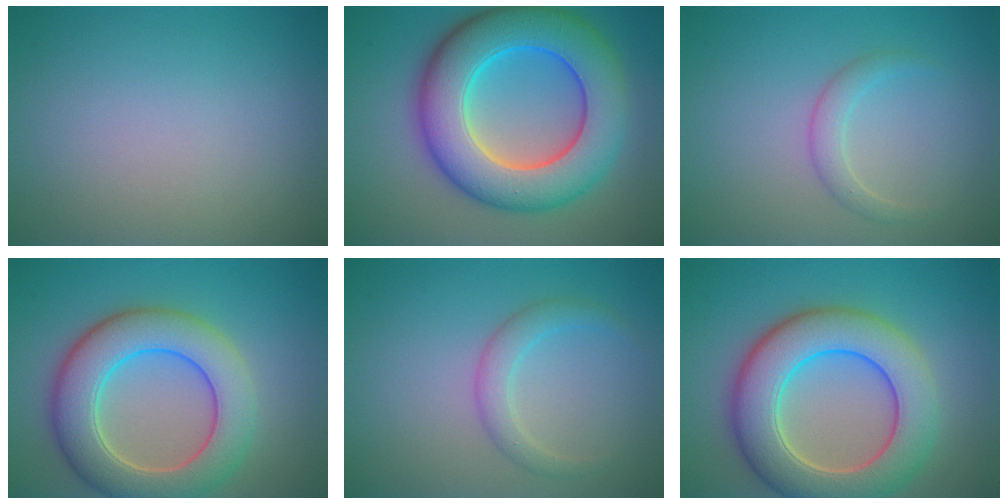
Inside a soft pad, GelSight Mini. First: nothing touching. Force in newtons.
{"total": 11.6, "press": 11.6, "slide": 0.2}
{"total": 1.7, "press": 1.7, "slide": 0.1}
{"total": 8.3, "press": 8.3, "slide": 0.6}
{"total": 2.2, "press": 2.2, "slide": 0.1}
{"total": 9.4, "press": 9.4, "slide": 0.5}